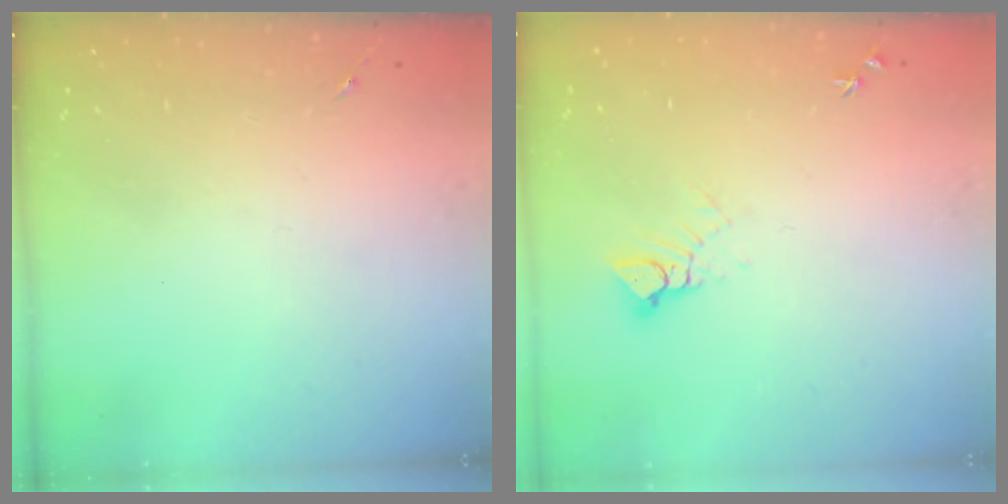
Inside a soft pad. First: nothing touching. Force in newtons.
{"total": 4.0, "press": 3.9, "slide": 0.4}